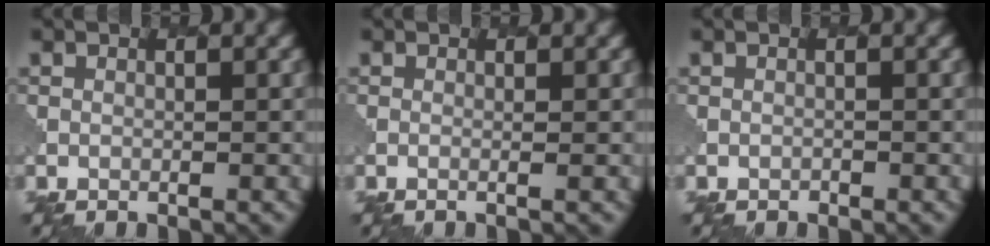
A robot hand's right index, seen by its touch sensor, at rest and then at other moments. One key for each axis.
{"total": 1.2, "fx": 0.3, "fy": 0.5, "fz": 1.0, "tx": -0.009, "ty": 0.000, "tz": -0.012}
{"total": 0.6, "fx": -0.1, "fy": -0.1, "fz": -0.6, "tx": 0.005, "ty": 0.001, "tz": -0.006}